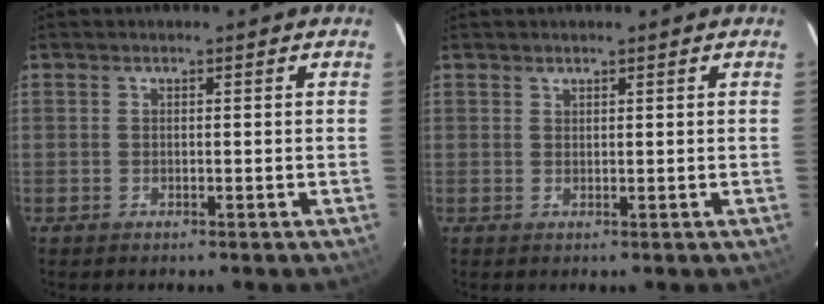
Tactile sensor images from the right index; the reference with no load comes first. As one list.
[{"total": 0.5, "force": [0.5, 0.2, 0.0], "torque": [0.001, 0.001, 0.010]}]